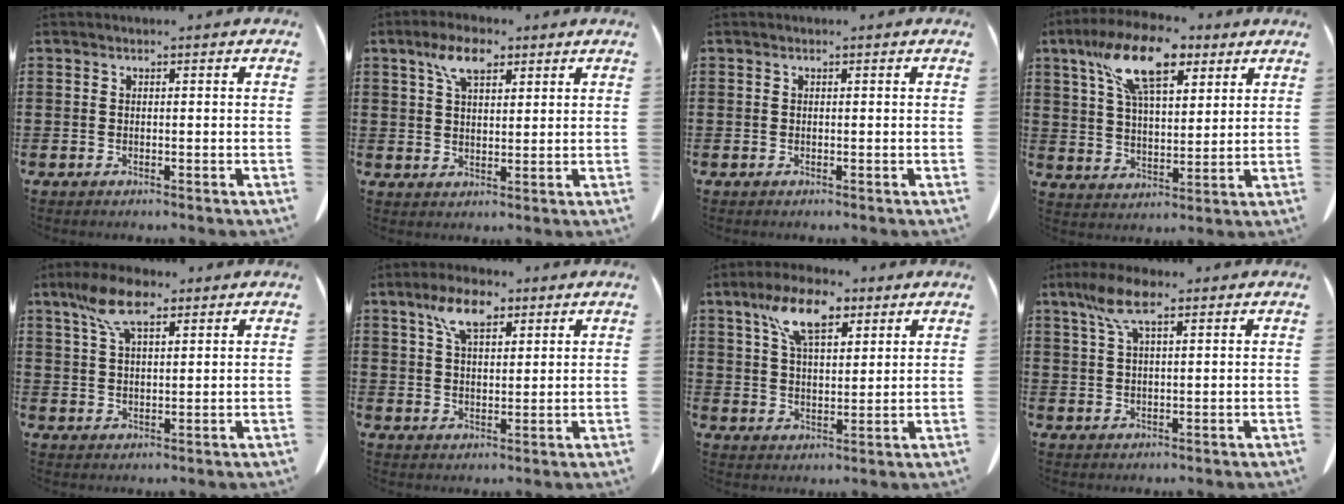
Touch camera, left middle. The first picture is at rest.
{"total": 6.3, "force": [3.6, 3.0, 4.3], "torque": [-0.088, 0.007, 0.063]}
{"total": 0.0}
{"total": 13.8, "force": [8.1, 5.9, 9.4], "torque": [-0.184, -0.005, 0.147]}
{"total": 8.1, "force": [5.1, 2.9, 5.6], "torque": [-0.124, 0.004, 0.095]}
{"total": 7.3, "force": [4.3, 3.5, 4.9], "torque": [-0.101, 0.007, 0.077]}
{"total": 10.0, "force": [6.0, 4.4, 6.8], "torque": [-0.133, -0.001, 0.107]}
{"total": 6.5, "force": [3.6, 1.8, 5.1], "torque": [-0.108, 0.005, 0.065]}